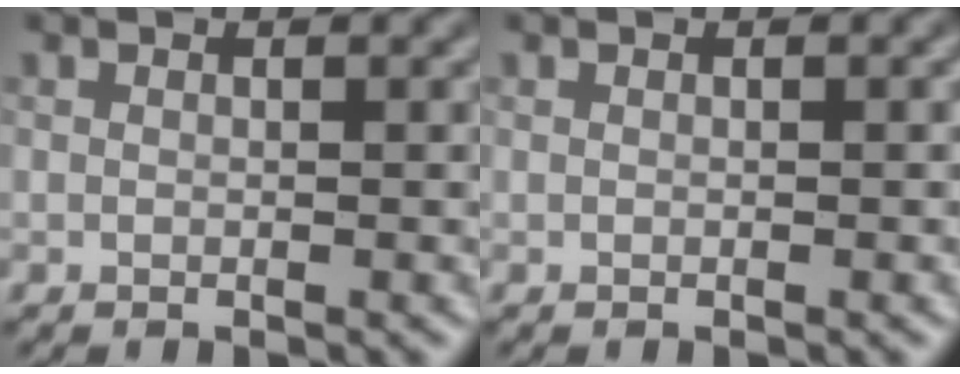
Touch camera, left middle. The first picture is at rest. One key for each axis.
{"total": 0.0}